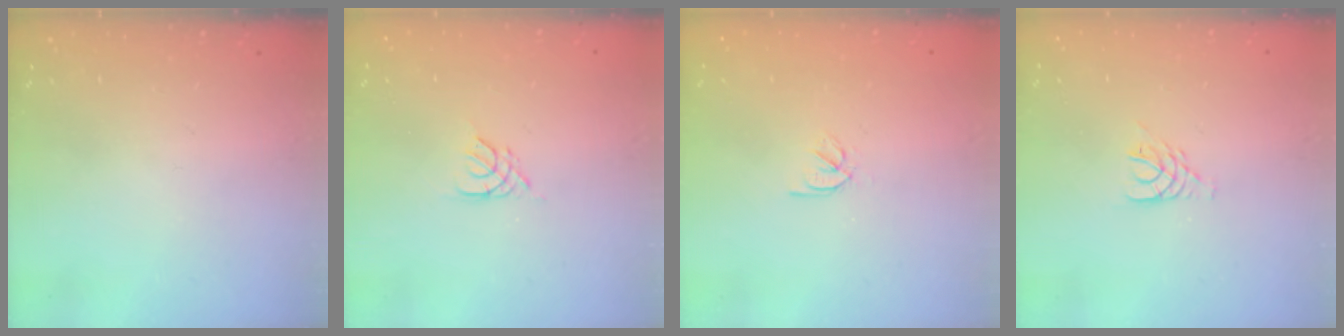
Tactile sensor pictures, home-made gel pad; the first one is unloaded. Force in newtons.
{"total": 2.7, "press": 2.7, "slide": 0.5}
{"total": 2.4, "press": 2.3, "slide": 0.7}
{"total": 4.4, "press": 4.4, "slide": 0.6}